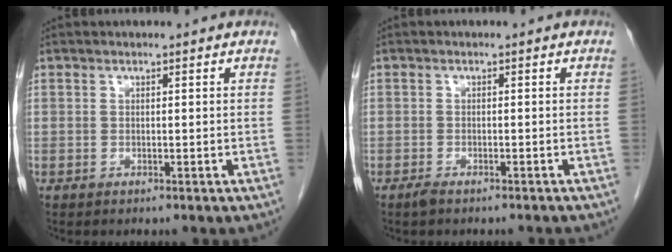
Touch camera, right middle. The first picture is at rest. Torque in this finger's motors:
{"motor_torque": [-0.17, 0.07, -0.03, -0.01]}